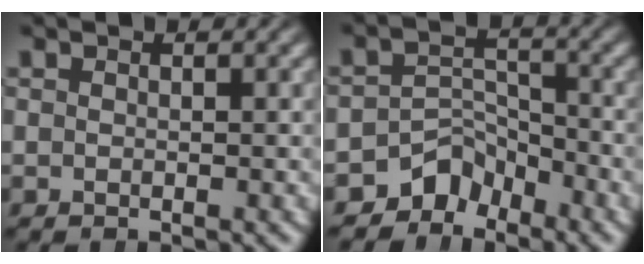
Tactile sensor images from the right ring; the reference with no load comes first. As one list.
[{"total": 6.2, "force": [-3.9, 4.3, 2.2], "torque": [-0.035, -0.015, -0.069]}]